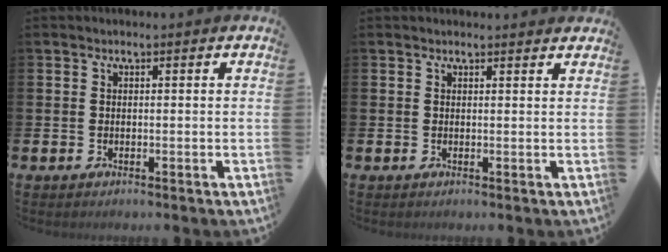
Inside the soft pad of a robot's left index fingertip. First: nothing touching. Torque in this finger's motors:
{"motor_torque": [1.11, -1.04, 0.09, 0.02]}